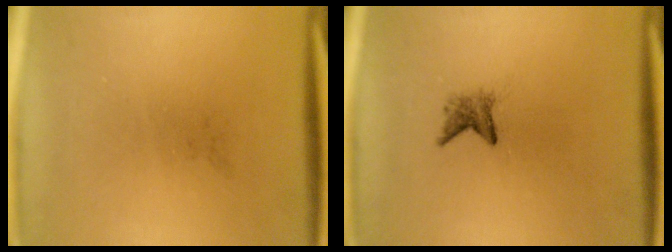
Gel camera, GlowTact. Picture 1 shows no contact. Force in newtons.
{"total": 1.8}